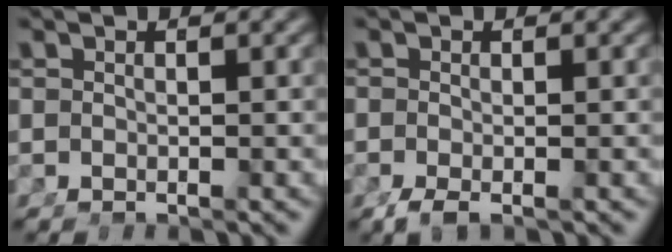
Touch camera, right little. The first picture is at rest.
{"total": 1.4, "force": [-1.1, 0.1, 0.8], "torque": [-0.017, -0.011, -0.012]}